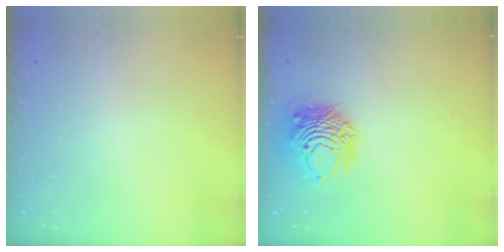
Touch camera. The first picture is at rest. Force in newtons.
{"total": 8.9, "press": 8.8, "slide": 0.7}